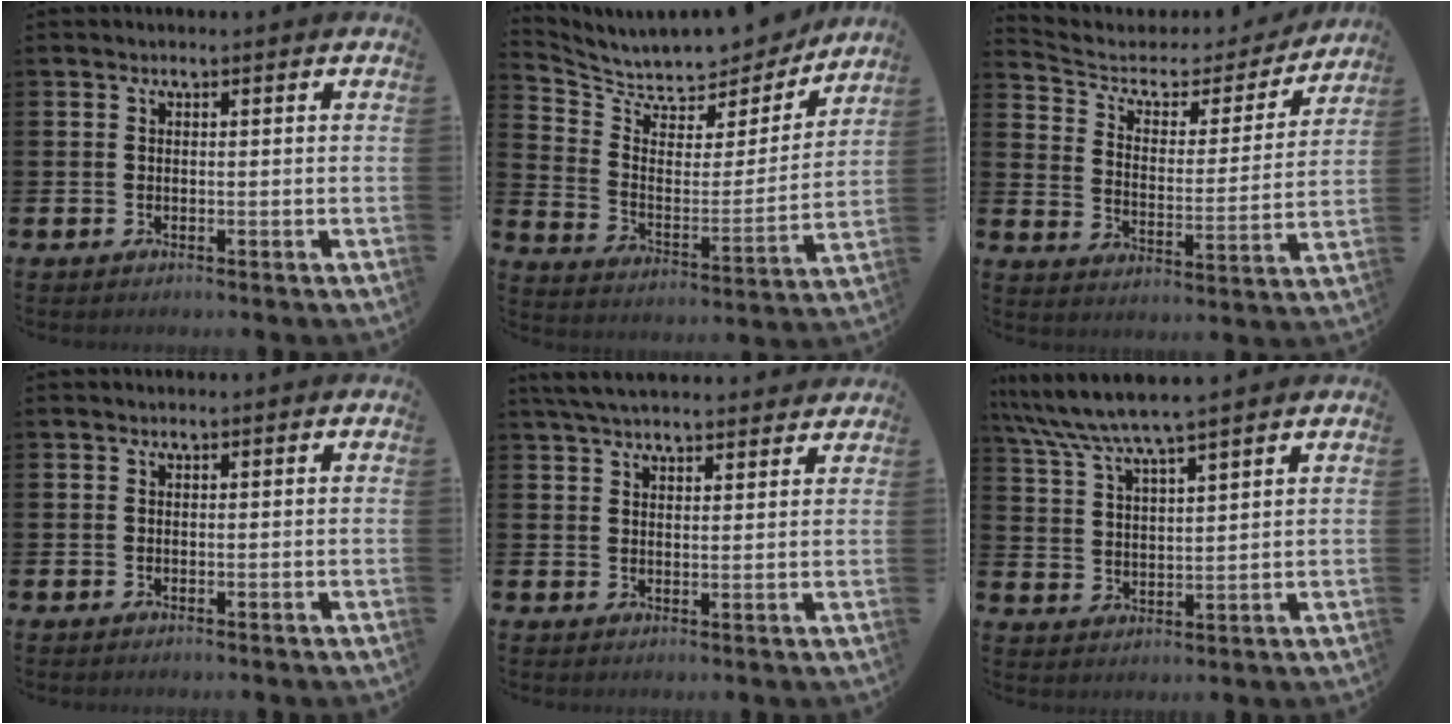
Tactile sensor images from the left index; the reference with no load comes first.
{"total": 7.5, "force": [7.1, 2.3, 1.0], "torque": [-0.059, -0.066, 0.119]}
{"total": 5.7, "force": [4.7, 2.7, 1.6], "torque": [-0.056, -0.038, 0.070]}
{"total": 0.0}
{"total": 5.1, "force": [4.9, 0.8, 1.3], "torque": [-0.036, -0.016, 0.092]}
{"total": 6.5, "force": [6.0, 0.2, 2.5], "torque": [-0.073, -0.025, 0.107]}